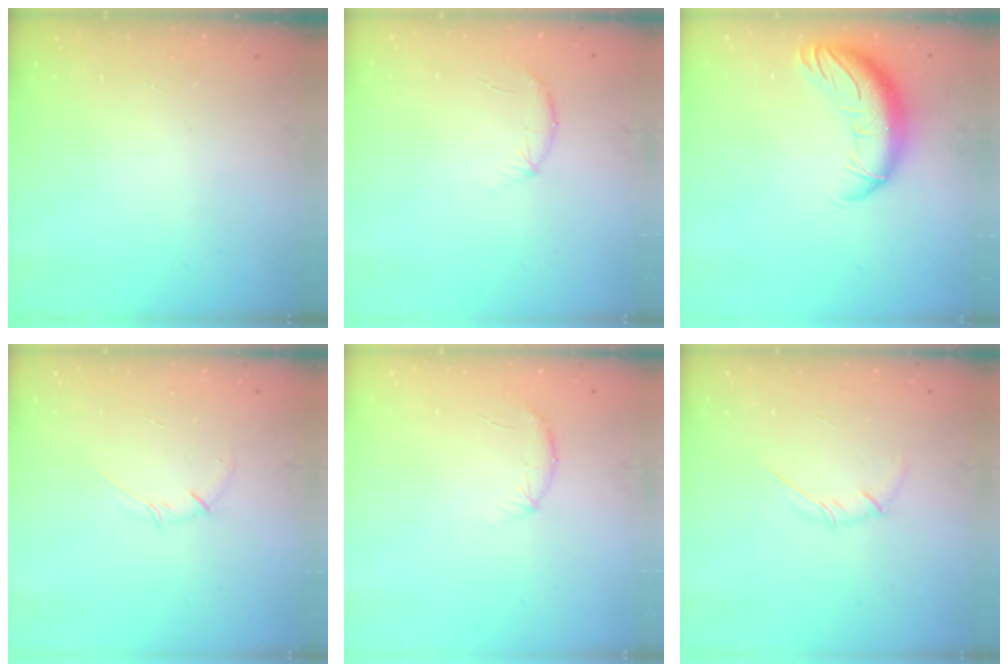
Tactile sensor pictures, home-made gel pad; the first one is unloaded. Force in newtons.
{"total": 8.3, "press": 8.1, "slide": 1.7}
{"total": 12.4, "press": 12.0, "slide": 2.9}
{"total": 3.6, "press": 3.4, "slide": 1.2}
{"total": 8.3, "press": 8.1, "slide": 1.7}
{"total": 3.6, "press": 3.5, "slide": 0.9}